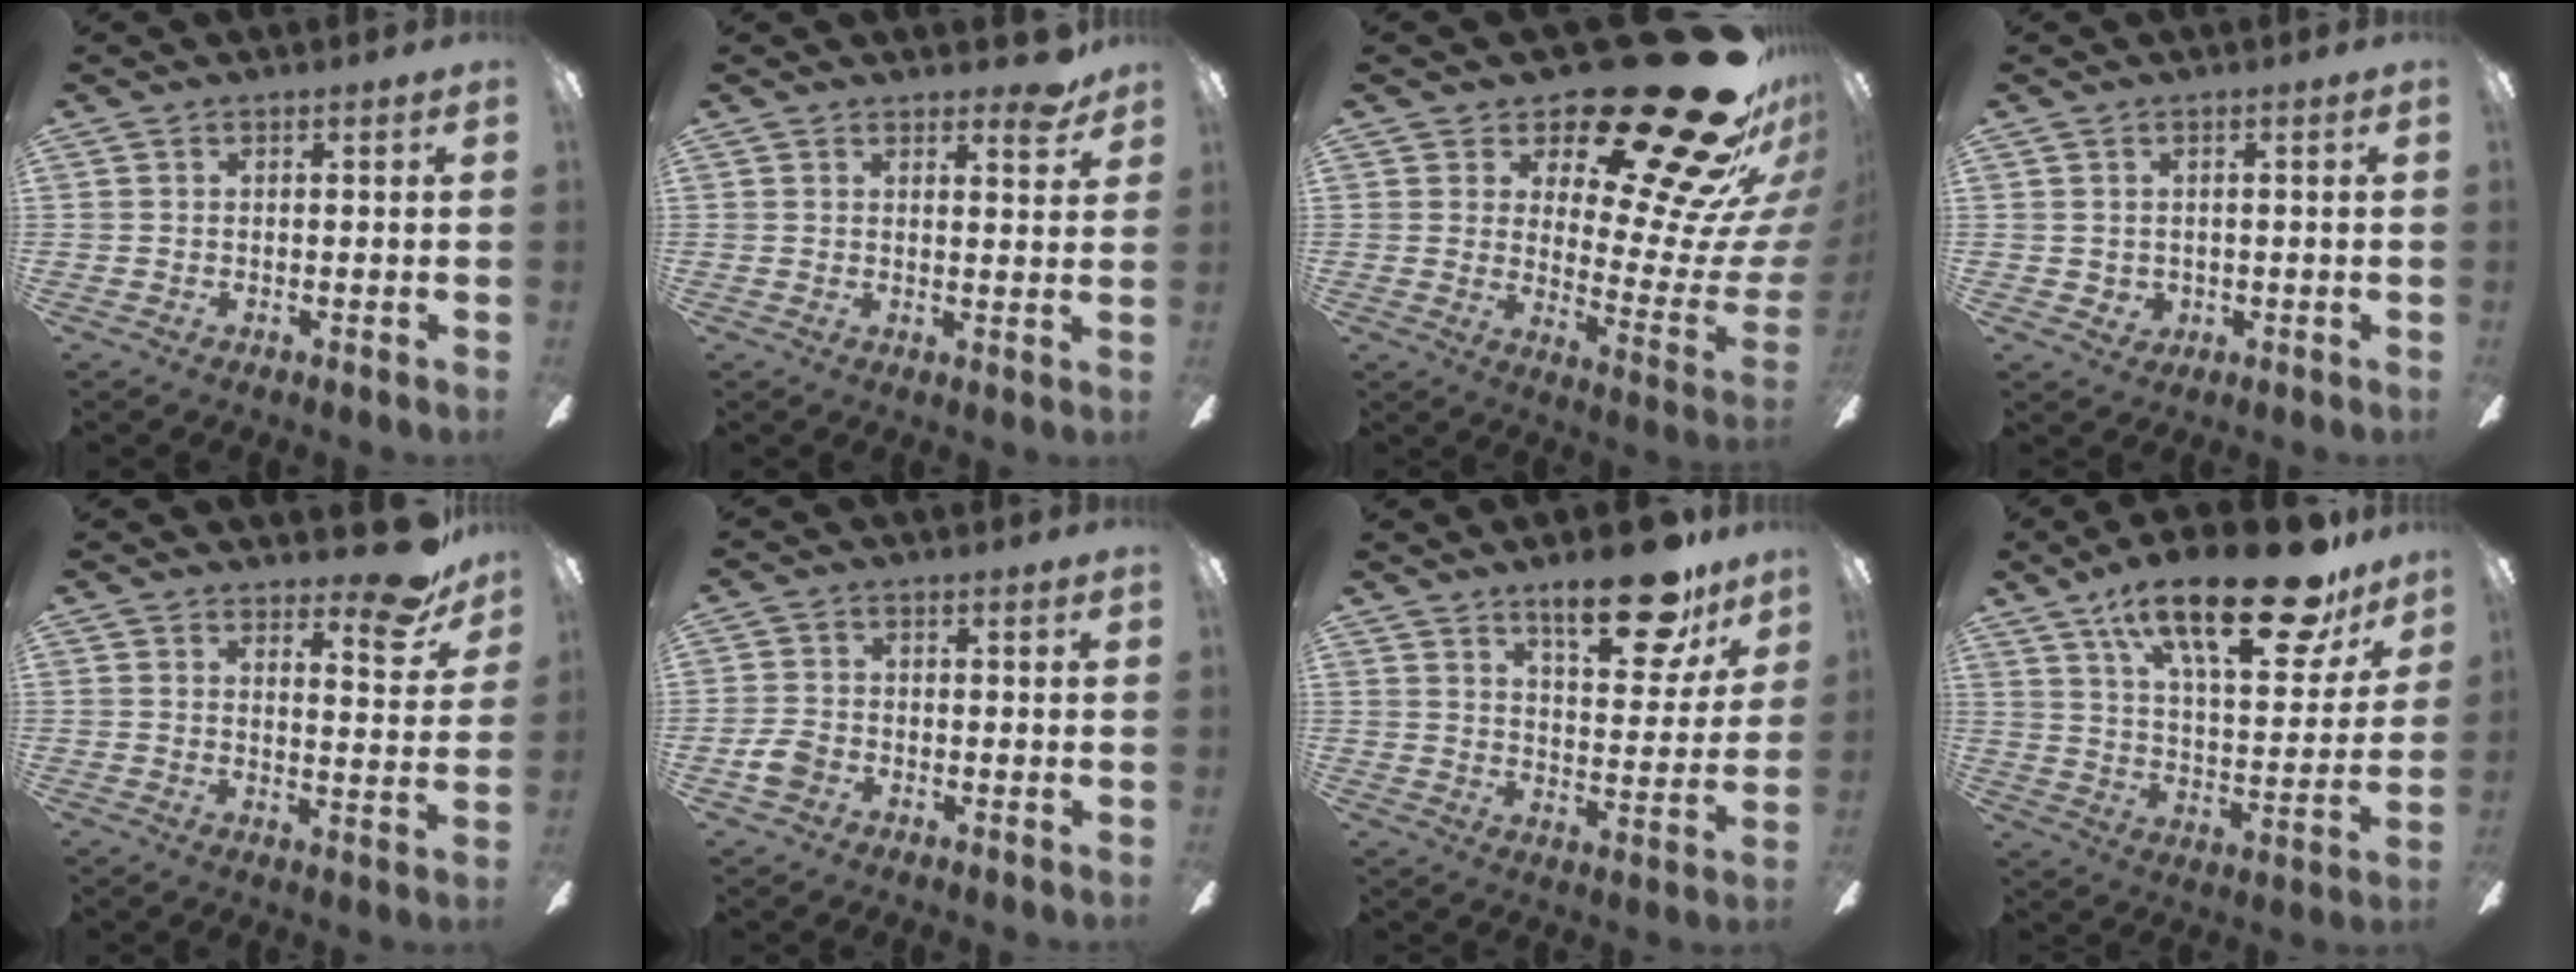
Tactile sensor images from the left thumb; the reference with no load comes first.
{"total": 4.6, "force": [3.6, 1.2, 2.6], "torque": [-0.028, -0.021, 0.058]}
{"total": 29.8, "force": [19.5, 9.9, 20.2], "torque": [-0.240, -0.157, 0.340]}
{"total": 2.0, "force": [0.8, 1.8, 0.3], "torque": [-0.002, -0.003, 0.013]}
{"total": 10.7, "force": [8.1, 3.2, 6.2], "torque": [-0.075, -0.051, 0.138]}
{"total": 4.2, "force": [-1.9, 3.0, 2.3], "torque": [-0.047, 0.010, -0.037]}
{"total": 17.3, "force": [12.4, 5.7, 10.6], "torque": [-0.150, -0.068, 0.201]}
{"total": 26.6, "force": [17.5, 8.8, 18.0], "torque": [-0.275, -0.106, 0.283]}